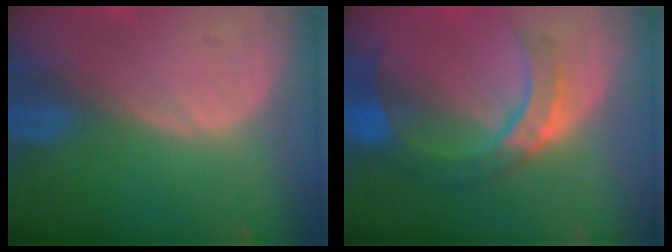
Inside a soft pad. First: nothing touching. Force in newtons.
{"total": 7.4, "press": 7.3, "slide": 1.0}